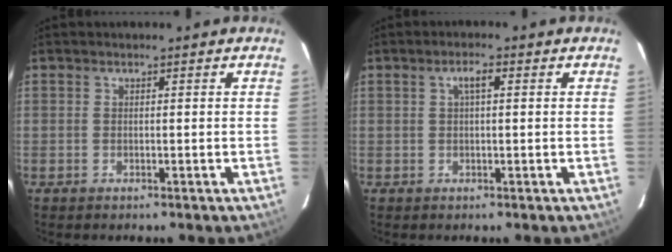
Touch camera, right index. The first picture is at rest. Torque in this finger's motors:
{"motor_torque": [0.14, 0.00, 0.18, 0.05]}